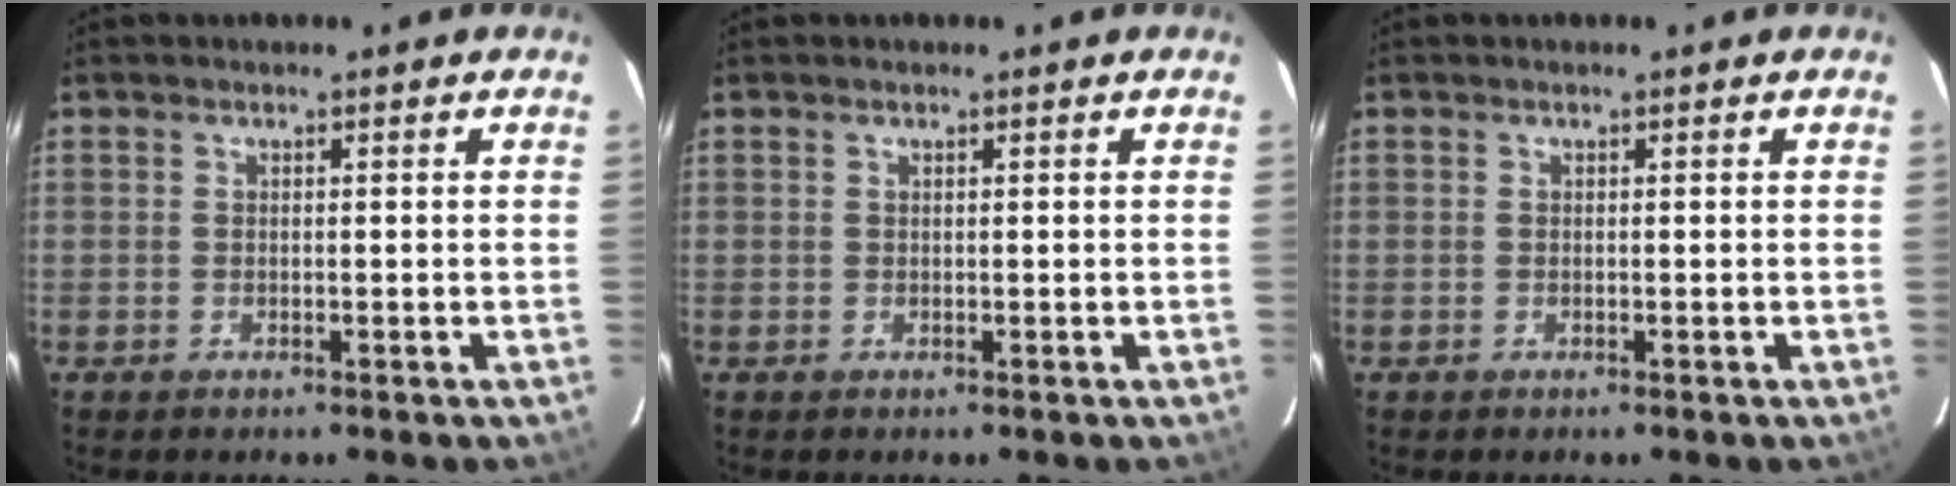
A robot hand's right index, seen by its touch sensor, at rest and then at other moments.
{"total": 0.0}
{"total": 0.0}